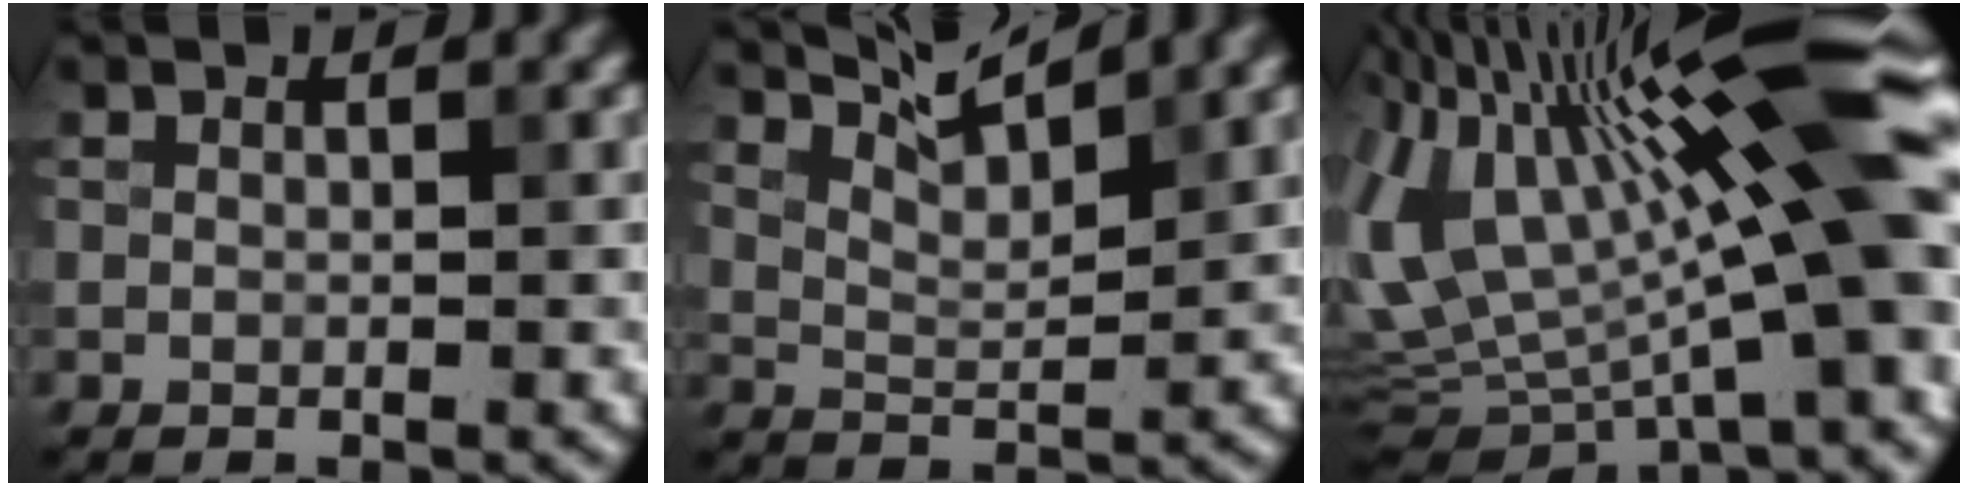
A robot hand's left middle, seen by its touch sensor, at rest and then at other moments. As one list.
[{"total": 4.4, "force": [3.6, 0.7, 2.4], "torque": [-0.048, 0.004, 0.057]}, {"total": 17.4, "force": [3.1, 4.7, 16.5], "torque": [-0.274, 0.012, 0.052]}]